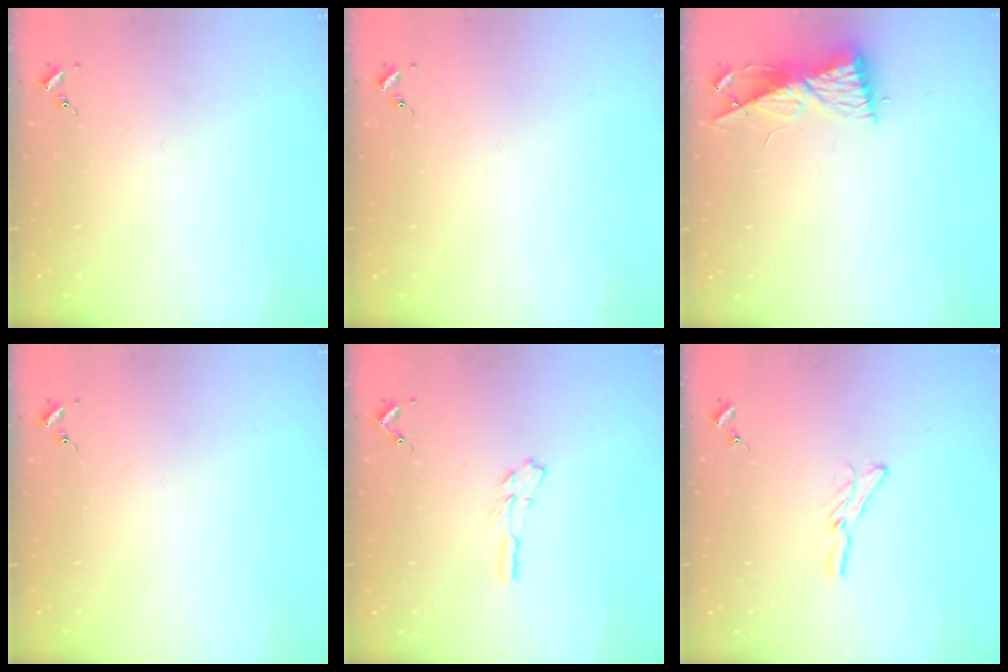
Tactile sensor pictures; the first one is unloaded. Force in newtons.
{"total": 0.0}
{"total": 9.0, "press": 9.0, "slide": 0.8}
{"total": 0.0}
{"total": 4.6, "press": 4.6, "slide": 0.2}
{"total": 5.9, "press": 5.9, "slide": 0.5}